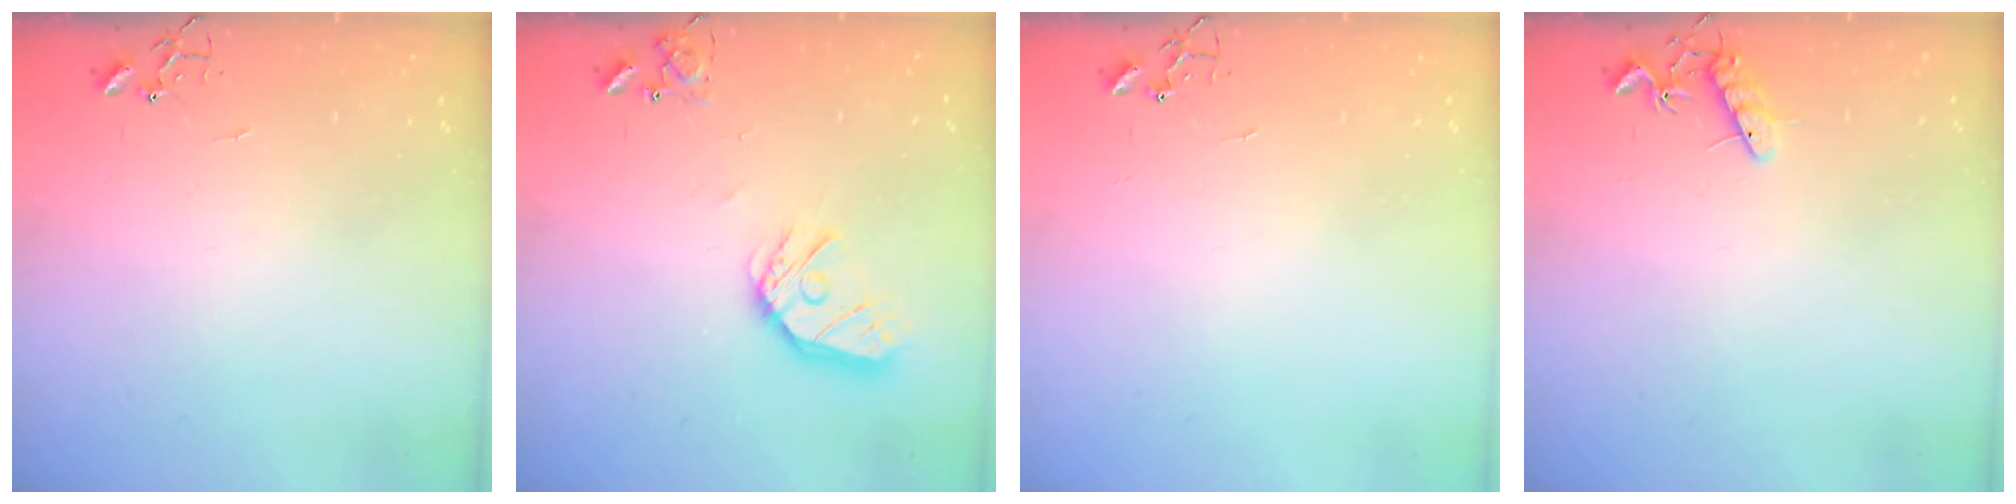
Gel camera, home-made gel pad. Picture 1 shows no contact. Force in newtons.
{"total": 14.1, "press": 14.0, "slide": 1.7}
{"total": 0.0}
{"total": 7.5, "press": 7.4, "slide": 0.6}